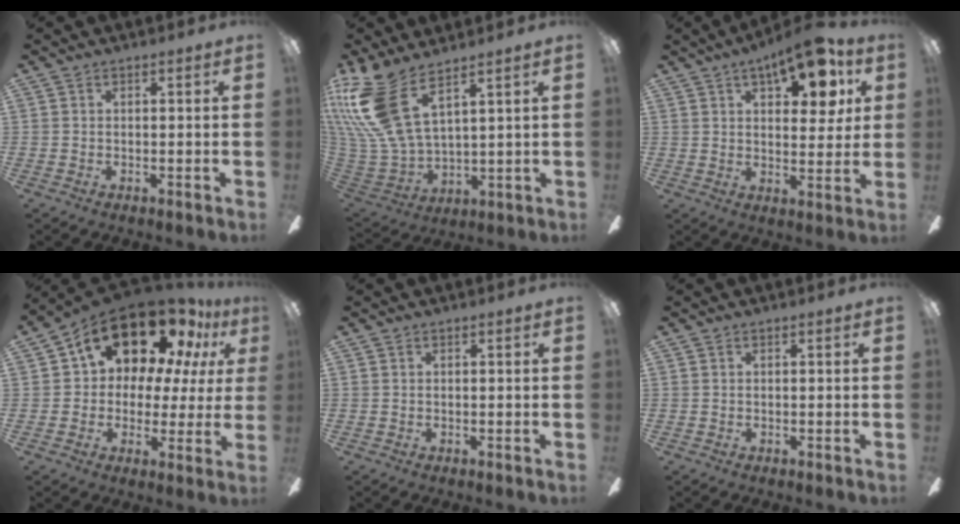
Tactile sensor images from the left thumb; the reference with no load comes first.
{"total": 19.2, "force": [10.8, 8.2, 13.6], "torque": [-0.316, -0.062, 0.194]}
{"total": 13.7, "force": [7.7, 5.8, 9.7], "torque": [-0.123, -0.031, 0.126]}
{"total": 19.6, "force": [12.8, 11.0, 9.9], "torque": [-0.155, -0.083, 0.227]}
{"total": 0.0}
{"total": 0.0}